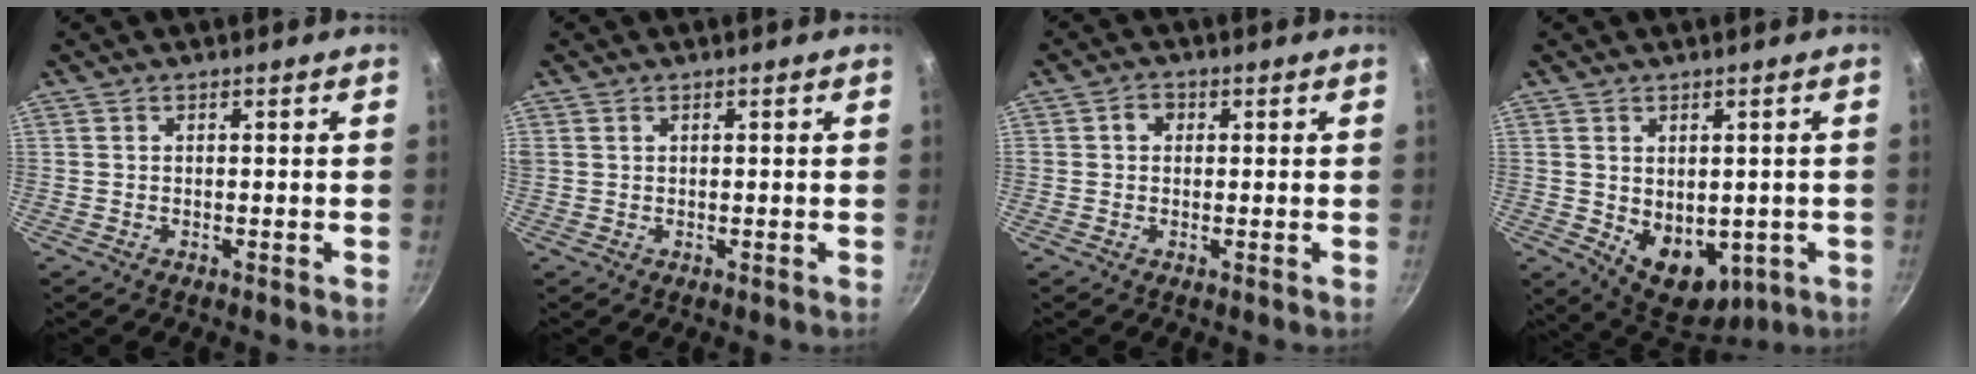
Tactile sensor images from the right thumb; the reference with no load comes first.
{"total": 0.5, "force": [0.3, 0.4, 0.2], "torque": [-0.004, 0.002, 0.006]}
{"total": 2.4, "force": [0.5, 2.1, 1.2], "torque": [-0.007, 0.004, 0.004]}
{"total": 10.5, "force": [-1.2, 7.4, 7.4], "torque": [-0.079, -0.018, 0.008]}